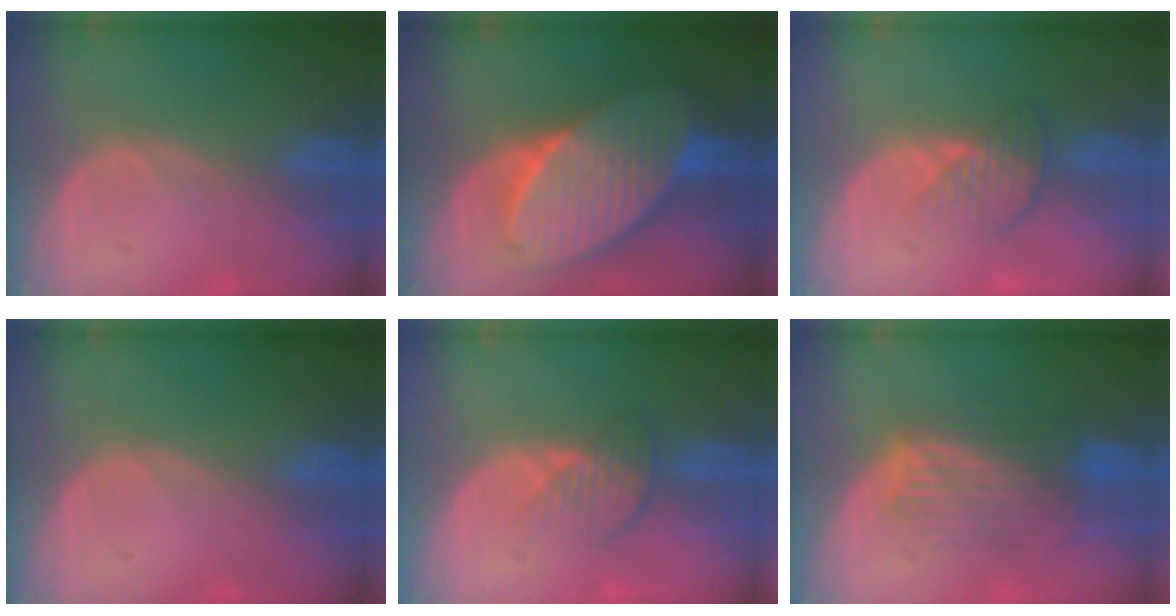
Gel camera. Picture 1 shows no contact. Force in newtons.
{"total": 10.9, "press": 10.9, "slide": 0.8}
{"total": 3.7, "press": 3.4, "slide": 1.5}
{"total": 0.0}
{"total": 3.7, "press": 3.4, "slide": 1.5}
{"total": 6.3, "press": 6.3, "slide": 0.5}